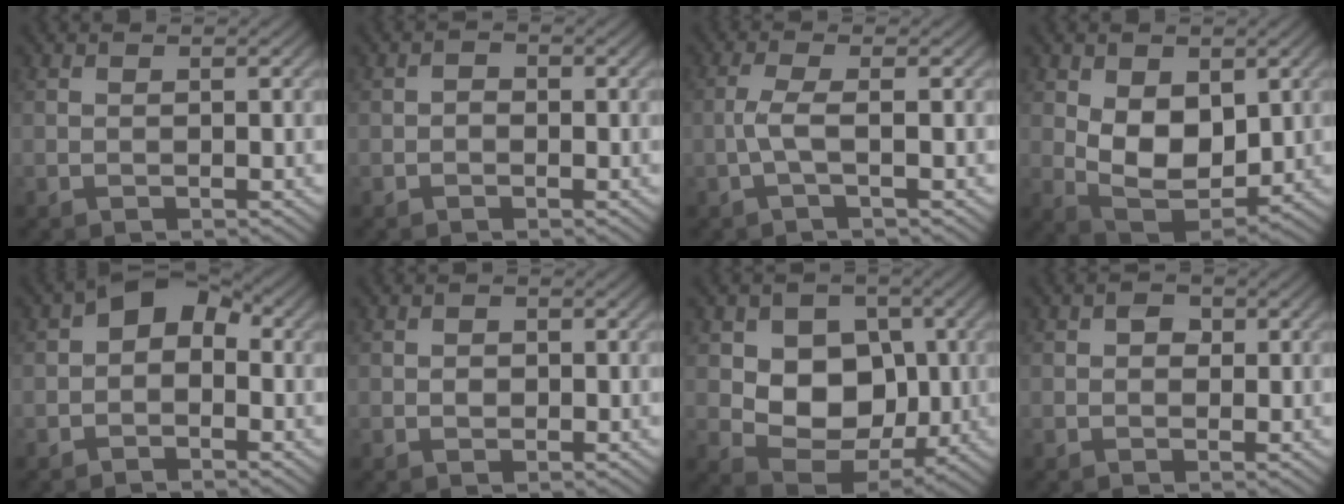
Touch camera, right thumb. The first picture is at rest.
{"total": 1.0, "force": [-0.4, 0.7, 0.6], "torque": [-0.011, 0.002, -0.011]}
{"total": 2.5, "force": [-0.6, 0.3, 2.4], "torque": [-0.054, 0.008, -0.020]}
{"total": 8.6, "force": [1.1, 5.5, 6.6], "torque": [-0.136, -0.013, 0.027]}
{"total": 4.6, "force": [0.2, 3.2, 3.3], "torque": [-0.043, 0.015, -0.012]}
{"total": 1.1, "force": [-0.1, 0.9, 0.6], "torque": [-0.010, -0.003, -0.004]}
{"total": 9.3, "force": [0.8, 7.2, 5.8], "torque": [-0.115, -0.009, 0.008]}
{"total": 1.7, "force": [0.3, 1.3, 1.0], "torque": [-0.017, 0.000, 0.000]}